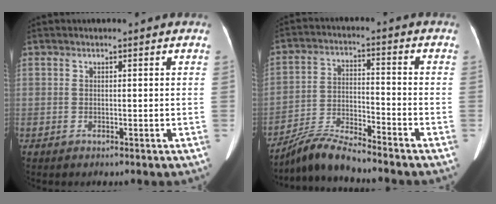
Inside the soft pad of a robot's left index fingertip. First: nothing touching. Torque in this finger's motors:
{"motor_torque": [-0.10, 0.24, 0.00, 0.00]}